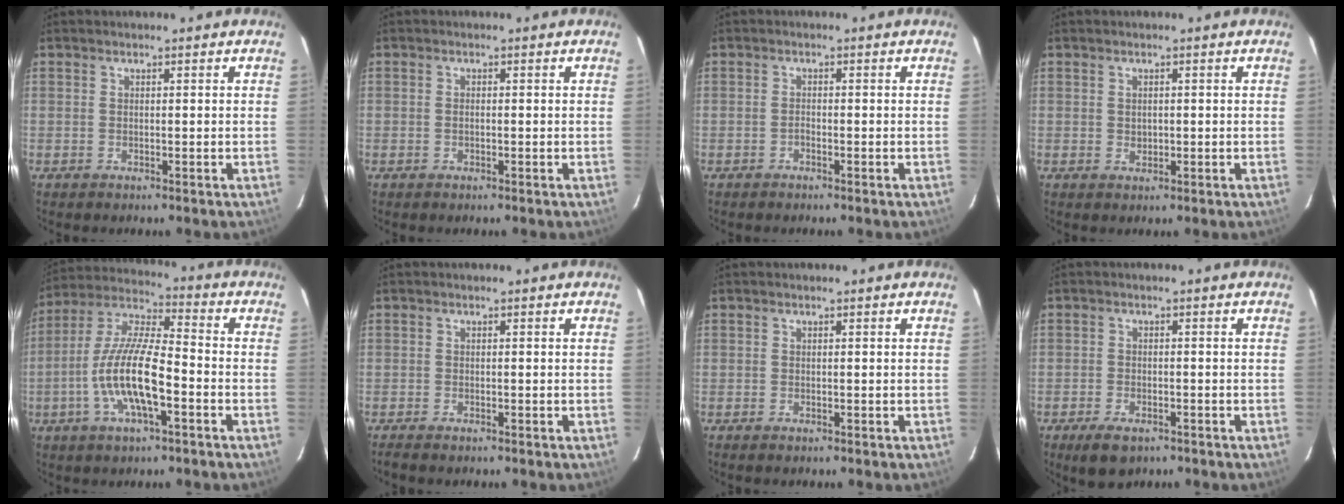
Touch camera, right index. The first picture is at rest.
{"total": 0.6, "force": [-0.2, 0.4, 0.4], "torque": [-0.009, 0.002, -0.005]}
{"total": 0.7, "force": [-0.6, 0.3, 0.2], "torque": [-0.004, 0.002, -0.013]}
{"total": 1.2, "force": [0.1, 1.1, 0.5], "torque": [-0.005, 0.001, 0.003]}
{"total": 14.1, "force": [-4.7, 3.7, 12.8], "torque": [-0.260, -0.004, -0.093]}
{"total": 1.8, "force": [-1.6, 0.4, 0.7], "torque": [-0.019, -0.008, -0.028]}
{"total": 0.0}
{"total": 5.4, "force": [-3.6, 2.6, 3.0], "torque": [-0.070, -0.013, -0.058]}